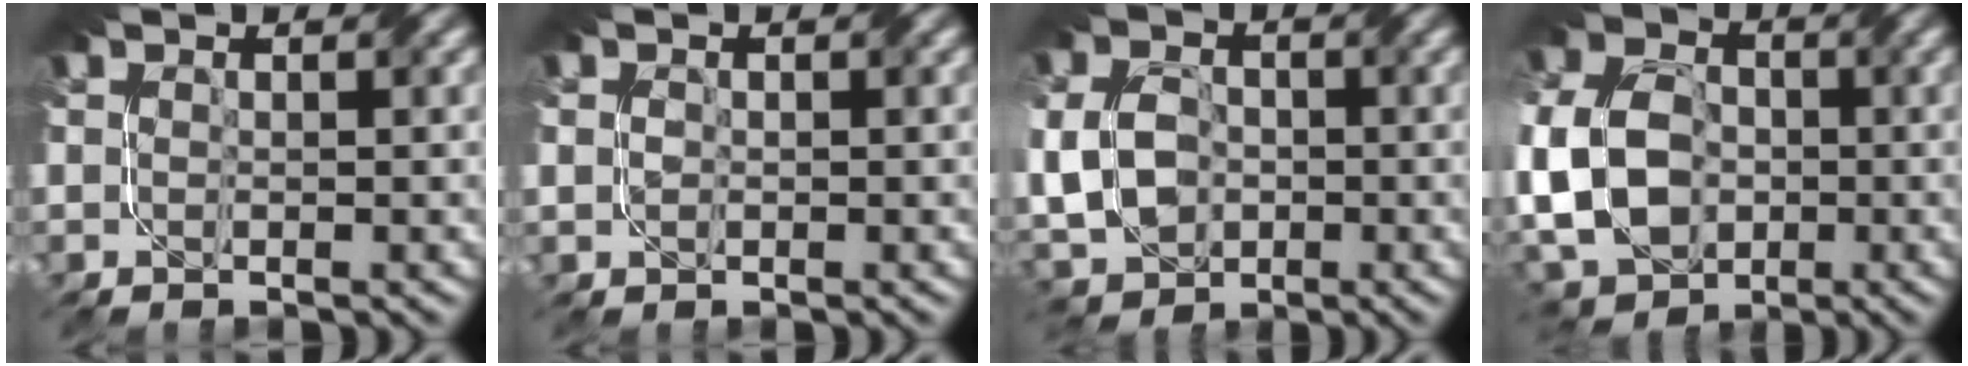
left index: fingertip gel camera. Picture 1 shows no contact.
{"total": 1.2, "force": [-0.1, 1.0, 0.6], "torque": [-0.022, 0.000, 0.004]}
{"total": 8.0, "force": [-2.0, 5.9, 5.0], "torque": [-0.099, -0.004, -0.057]}
{"total": 12.5, "force": [-3.0, 9.1, 8.1], "torque": [-0.165, -0.012, -0.066]}